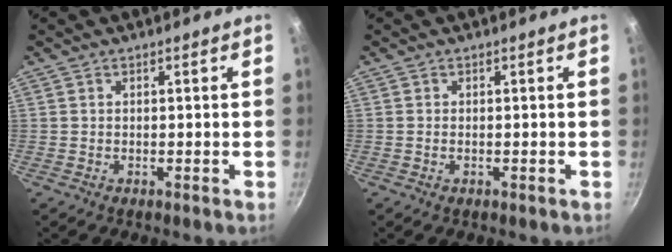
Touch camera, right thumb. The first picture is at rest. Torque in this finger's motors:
{"motor_torque": [-0.58, 0.19, -0.30, 0.15, -0.04]}